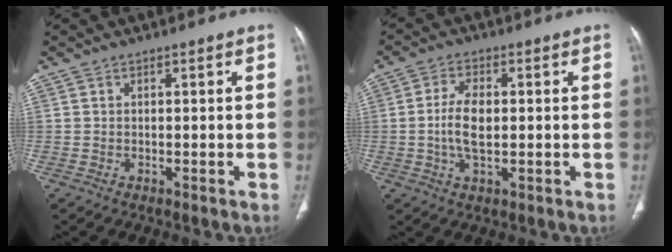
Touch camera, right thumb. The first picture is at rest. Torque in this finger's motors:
{"motor_torque": [-0.48, 0.13, -0.26, -0.02, 0.09]}